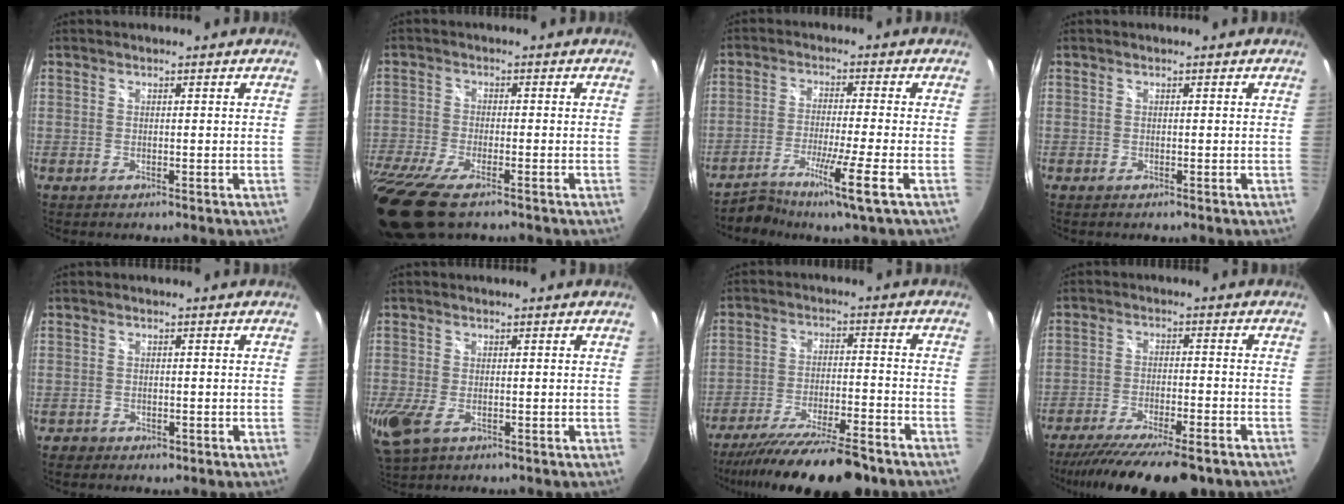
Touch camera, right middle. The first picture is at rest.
{"total": 15.2, "force": [-10.4, 4.9, 9.9], "torque": [-0.231, -0.069, -0.188]}
{"total": 7.1, "force": [-4.3, -0.9, 5.5], "torque": [-0.118, -0.010, -0.085]}
{"total": 0.0}
{"total": 2.1, "force": [-1.2, 1.5, 0.6], "torque": [-0.014, -0.003, -0.020]}
{"total": 7.3, "force": [-2.8, 4.2, 5.4], "torque": [-0.120, -0.026, -0.047]}
{"total": 19.8, "force": [-16.5, 2.9, 10.4], "torque": [-0.198, -0.046, -0.258]}
{"total": 19.3, "force": [-15.7, 4.3, 10.3], "torque": [-0.196, -0.046, -0.239]}